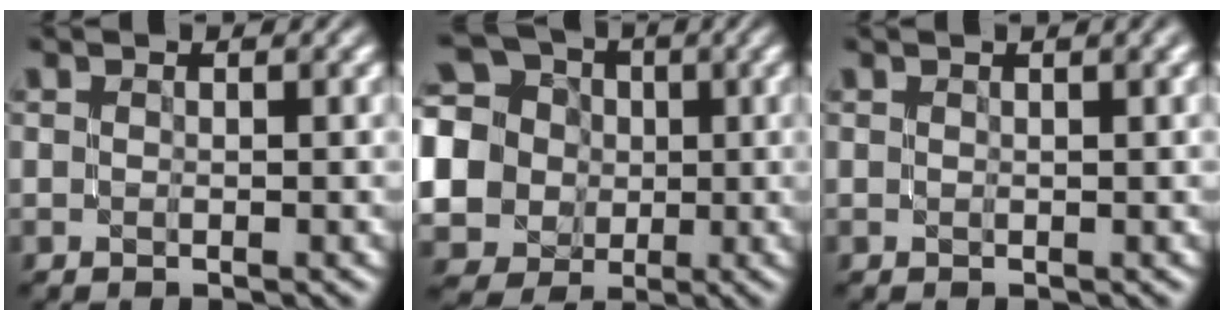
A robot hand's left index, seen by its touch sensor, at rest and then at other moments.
{"total": 13.0, "force": [0.5, 11.9, 5.2], "torque": [-0.167, 0.019, -0.010]}
{"total": 2.9, "force": [1.5, 1.1, 2.2], "torque": [-0.013, 0.004, 0.004]}